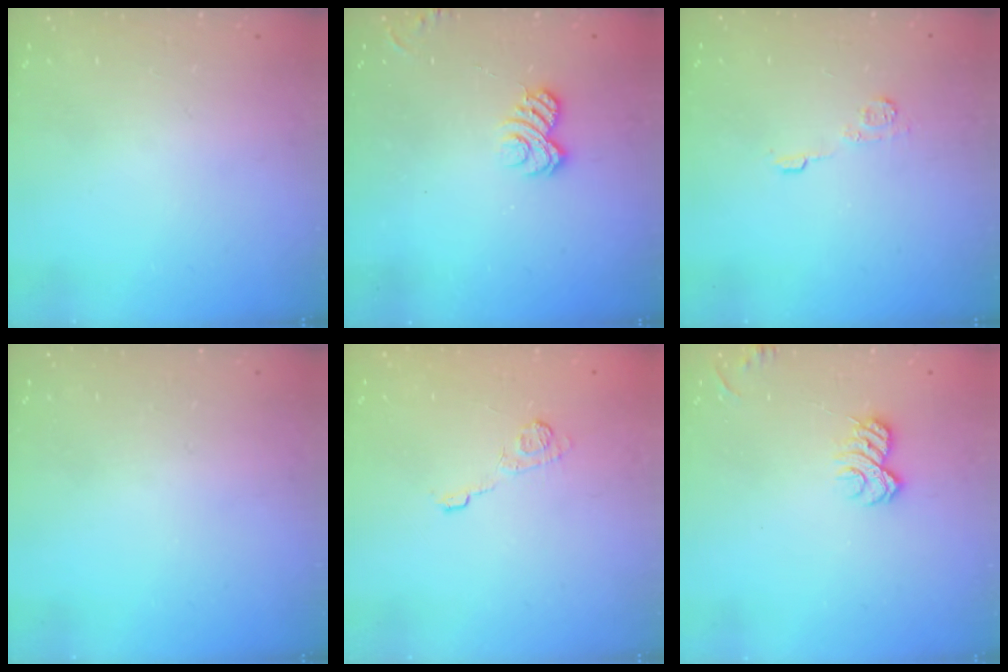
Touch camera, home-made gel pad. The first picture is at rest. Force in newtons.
{"total": 4.7, "press": 4.5, "slide": 1.3}
{"total": 5.6, "press": 5.6, "slide": 0.7}
{"total": 0.0}
{"total": 9.1, "press": 9.0, "slide": 1.4}
{"total": 6.6, "press": 6.6, "slide": 0.9}